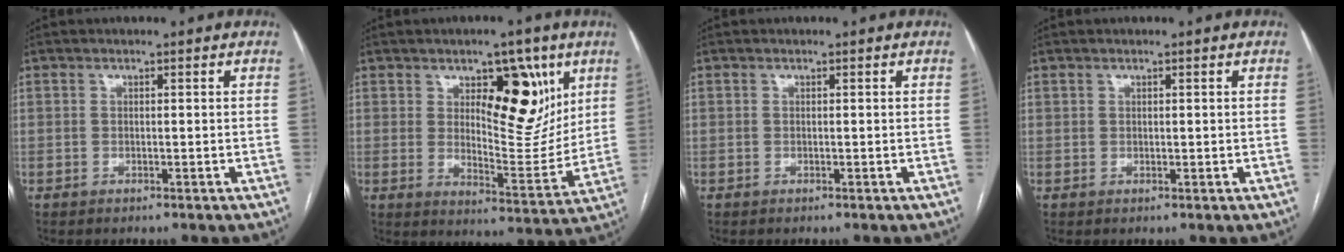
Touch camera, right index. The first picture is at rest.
{"total": 12.6, "force": [5.6, 5.2, 10.1], "torque": [-0.133, -0.002, 0.092]}
{"total": 0.0}
{"total": 0.9, "force": [0.7, 0.5, 0.3], "torque": [0.002, -0.002, 0.012]}